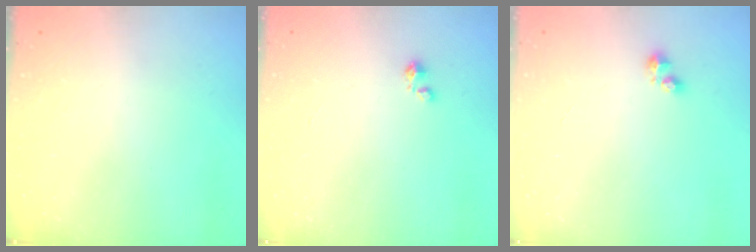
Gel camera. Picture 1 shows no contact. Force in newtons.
{"total": 1.3, "press": 1.3, "slide": 0.3}
{"total": 3.9, "press": 3.9, "slide": 0.5}